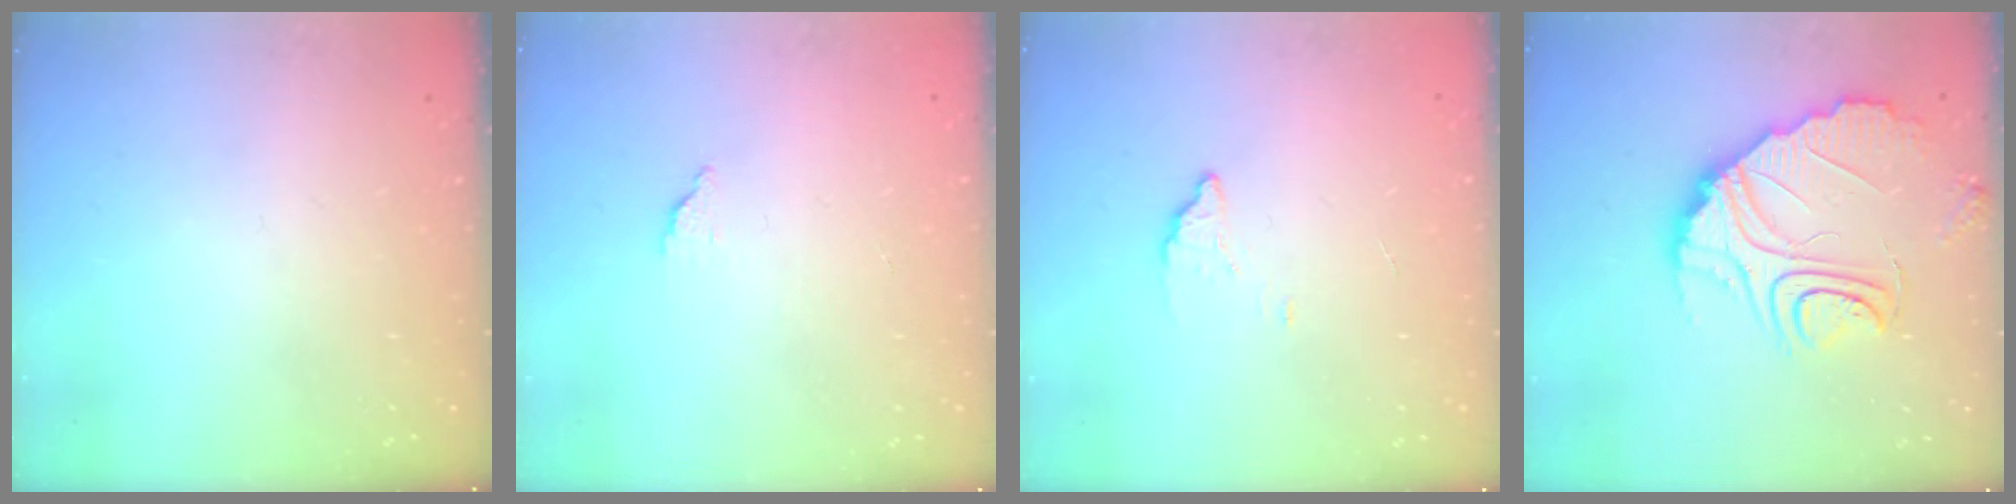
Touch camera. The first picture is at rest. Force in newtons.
{"total": 1.7, "press": 1.7, "slide": 0.1}
{"total": 2.4, "press": 2.4, "slide": 0.1}
{"total": 12.4, "press": 12.4, "slide": 1.1}